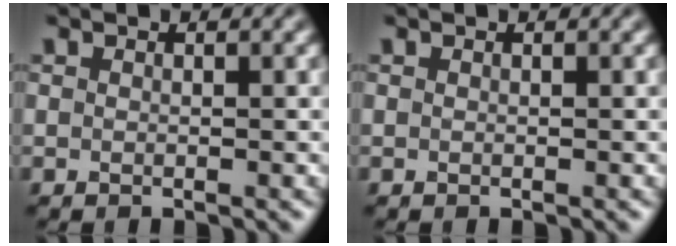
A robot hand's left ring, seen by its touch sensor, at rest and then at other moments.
{"total": 0.0}